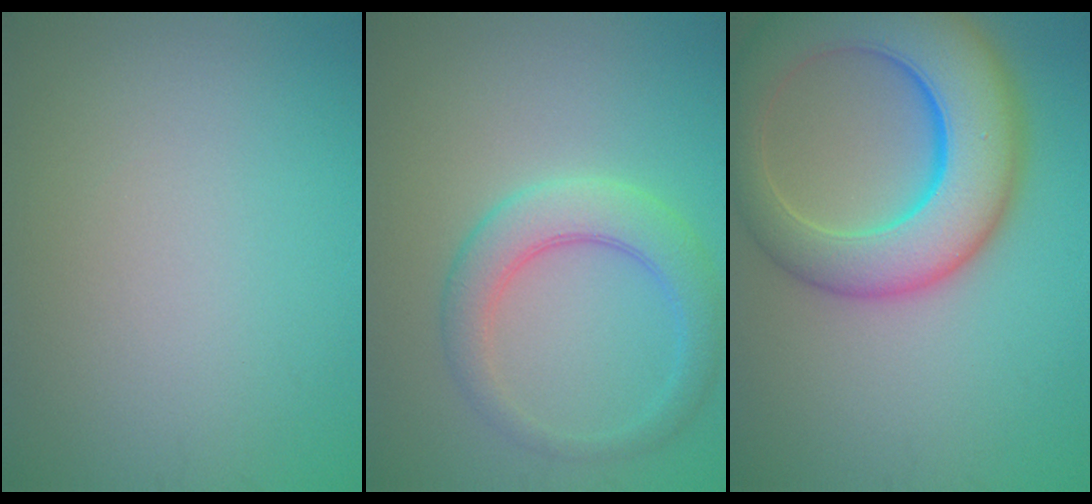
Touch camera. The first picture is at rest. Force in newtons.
{"total": 4.5, "press": 4.5, "slide": 0.1}
{"total": 10.8, "press": 10.8, "slide": 0.6}